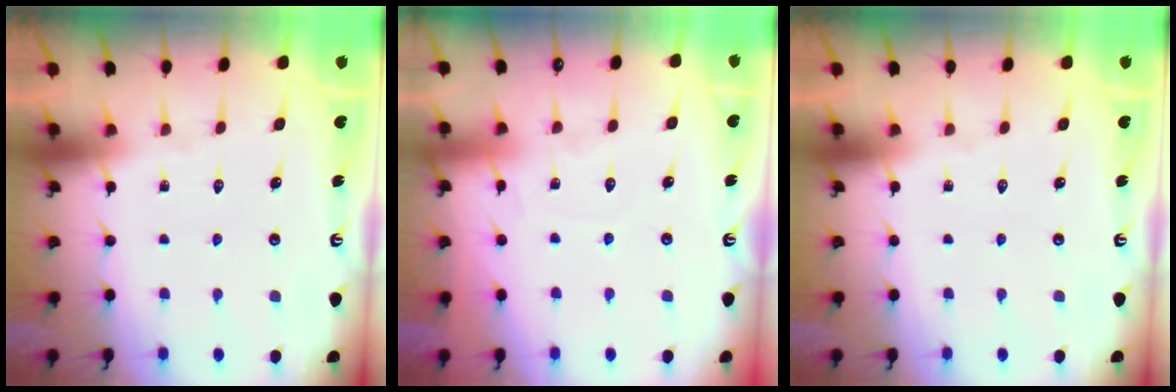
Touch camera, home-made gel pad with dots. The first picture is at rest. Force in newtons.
{"total": 5.1, "press": 5.0, "slide": 0.7}
{"total": 0.0}